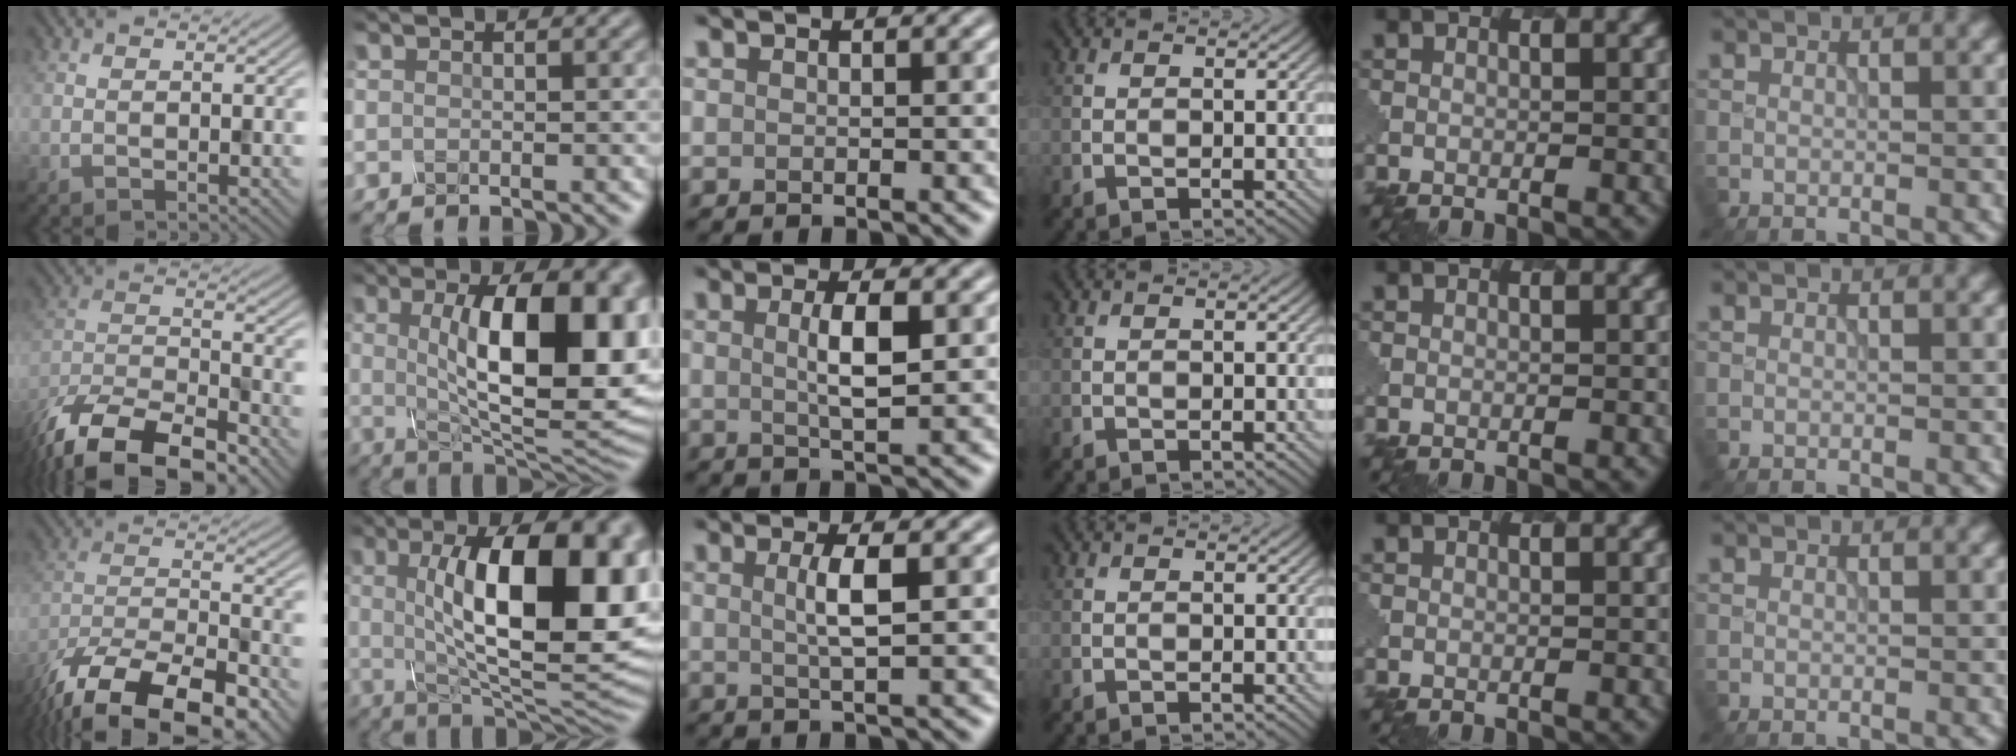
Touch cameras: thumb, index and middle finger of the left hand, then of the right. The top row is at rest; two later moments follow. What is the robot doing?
{"motion": "shake", "object": "salt shaker"}